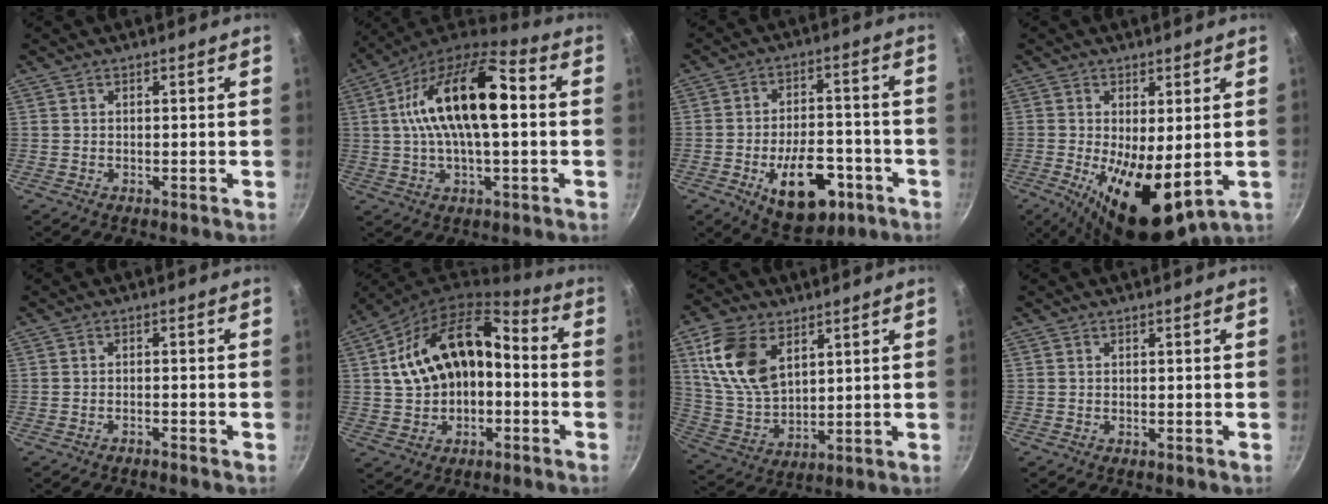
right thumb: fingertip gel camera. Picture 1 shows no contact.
{"total": 20.6, "force": [2.7, 8.7, 18.4], "torque": [-0.315, 0.024, 0.031]}
{"total": 15.3, "force": [-6.0, 8.6, 11.1], "torque": [-0.134, 0.030, -0.077]}
{"total": 13.0, "force": [-1.7, 5.3, 11.7], "torque": [-0.183, -0.019, -0.013]}
{"total": 1.1, "force": [-1.1, 0.1, 0.3], "torque": [-0.013, 0.012, -0.015]}
{"total": 17.2, "force": [0.1, 11.5, 12.9], "torque": [-0.203, 0.053, -0.005]}
{"total": 14.5, "force": [6.0, 8.8, 9.9], "torque": [-0.177, -0.021, 0.130]}
{"total": 0.0}